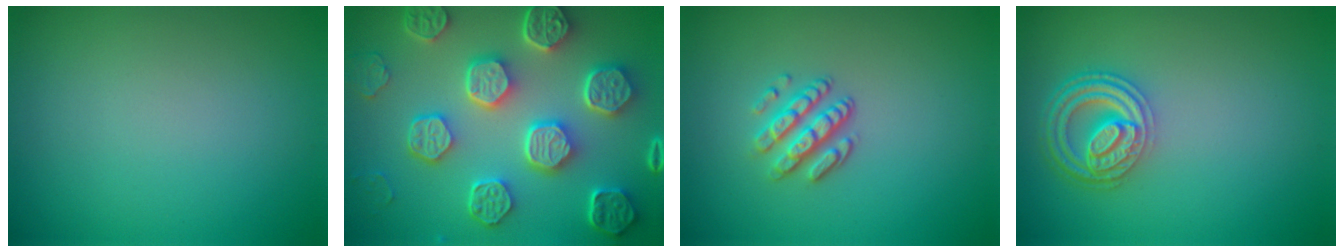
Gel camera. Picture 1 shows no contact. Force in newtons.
{"total": 8.8, "press": 6.7, "slide": 5.6}
{"total": 2.9, "press": 2.3, "slide": 1.8}
{"total": 4.5, "press": 3.5, "slide": 2.7}